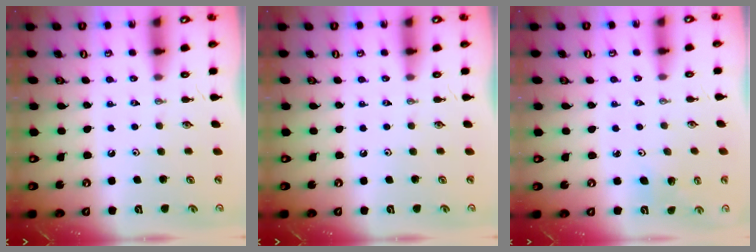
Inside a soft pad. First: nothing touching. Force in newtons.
{"total": 0.0}
{"total": 4.0, "press": 3.9, "slide": 1.1}